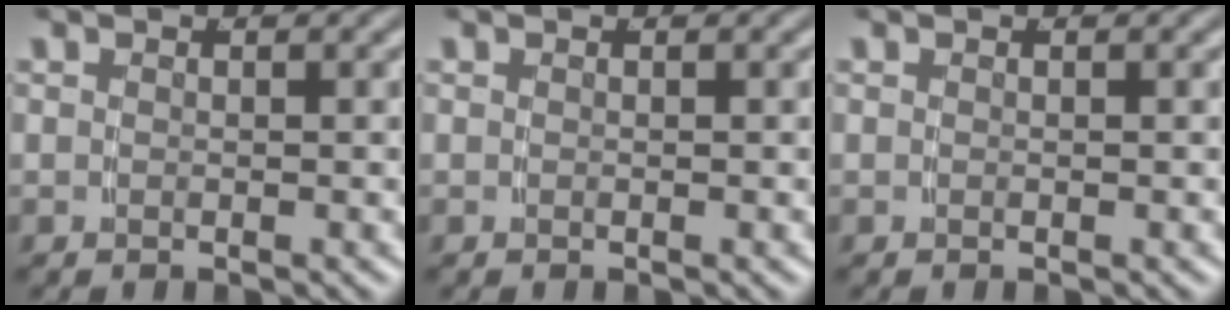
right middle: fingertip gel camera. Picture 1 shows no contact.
{"total": 0.0}
{"total": 0.0}